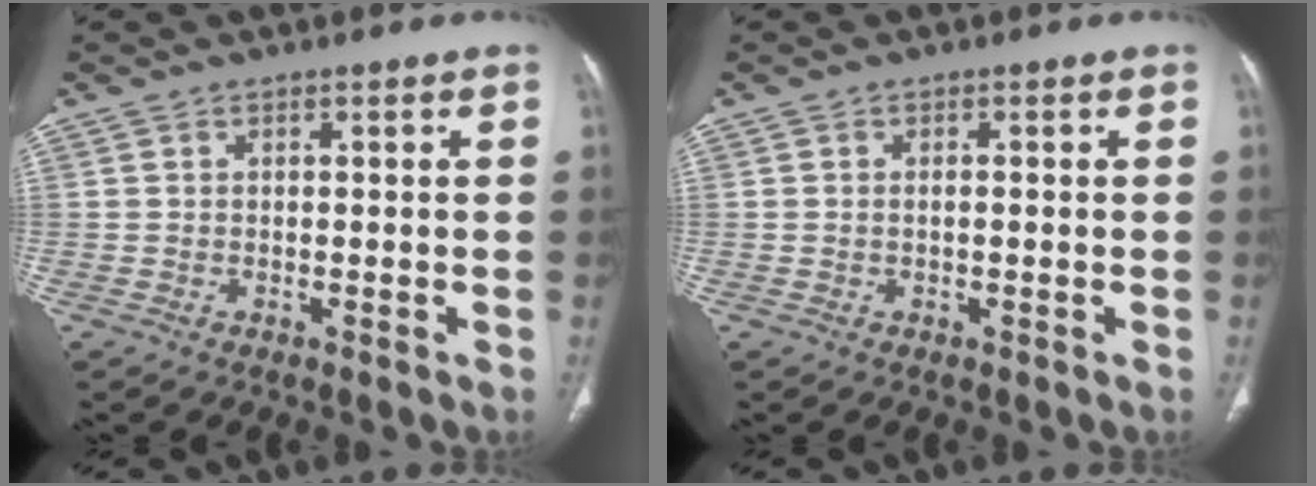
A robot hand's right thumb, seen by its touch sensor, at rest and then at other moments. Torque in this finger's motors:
{"motor_torque": [-0.28, 0.36, -0.11, 0.10, 0.06]}